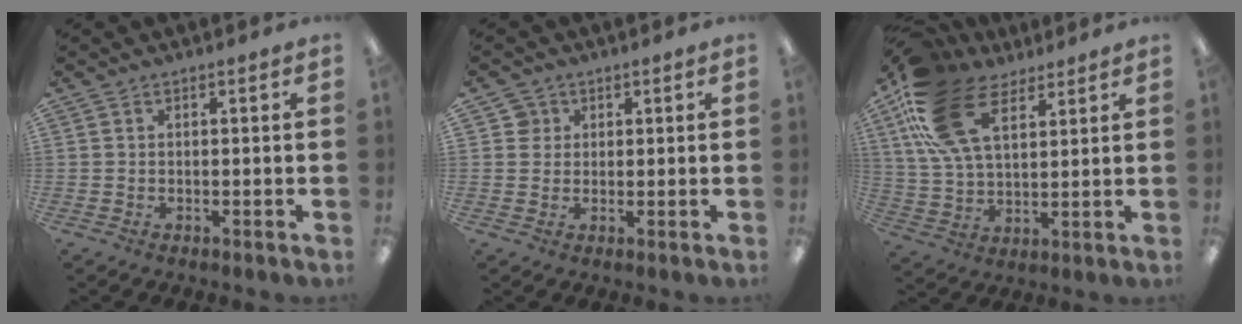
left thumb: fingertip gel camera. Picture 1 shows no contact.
{"total": 3.9, "force": [1.9, 3.5, 0.4], "torque": [-0.004, 0.002, 0.032]}
{"total": 20.2, "force": [10.3, 11.3, 13.3], "torque": [-0.293, -0.017, 0.188]}